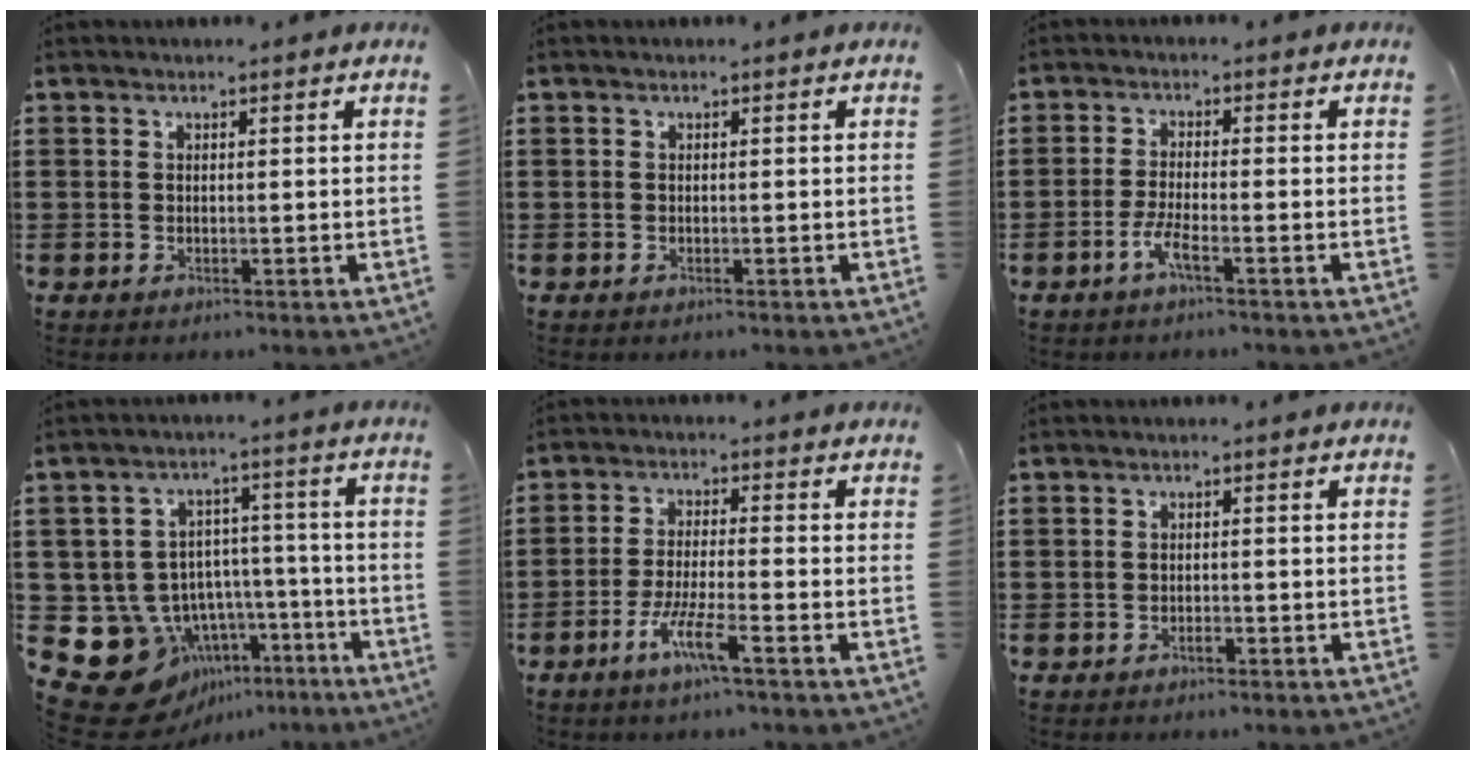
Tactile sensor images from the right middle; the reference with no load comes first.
{"total": 0.0}
{"total": 3.6, "force": [-2.0, 0.3, 3.0], "torque": [-0.064, -0.002, -0.042]}
{"total": 13.2, "force": [-8.6, 9.6, 2.9], "torque": [-0.079, 0.033, -0.147]}
{"total": 6.0, "force": [-3.7, 0.5, 4.7], "torque": [-0.095, -0.008, -0.069]}
{"total": 1.0, "force": [-0.8, 0.4, 0.4], "torque": [-0.011, -0.001, -0.017]}